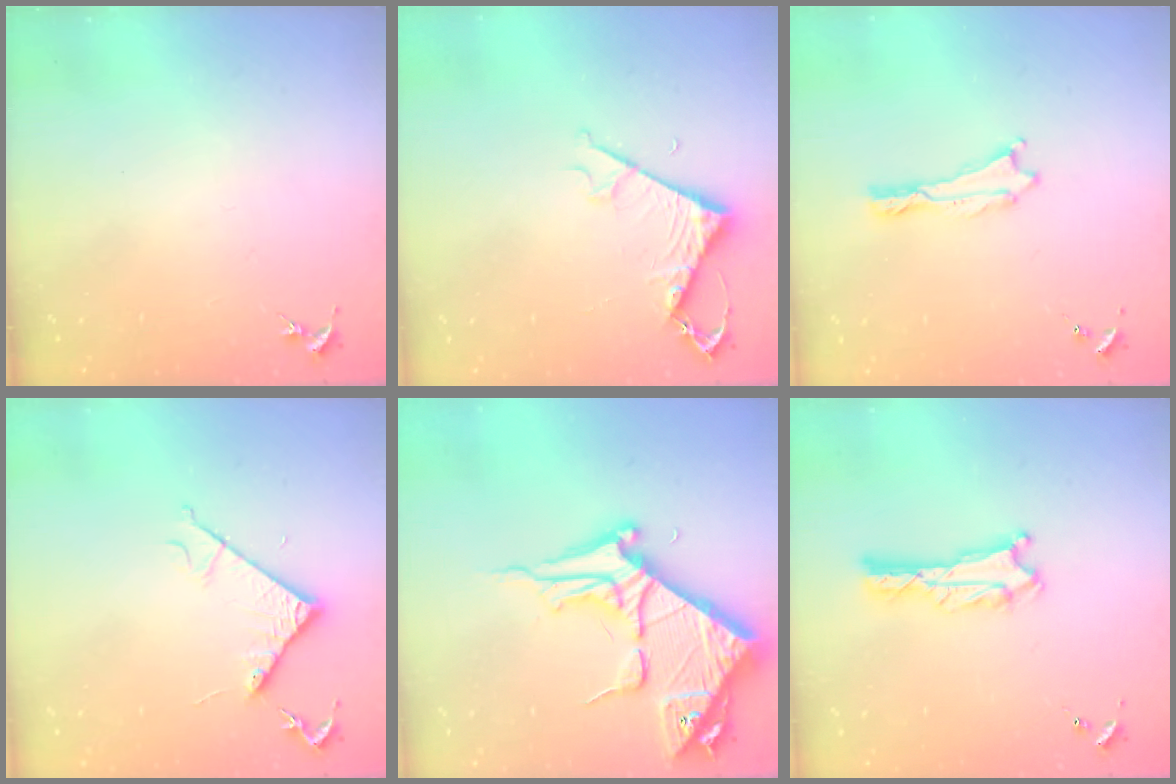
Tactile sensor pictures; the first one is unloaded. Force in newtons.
{"total": 5.3, "press": 5.2, "slide": 0.5}
{"total": 0.0}
{"total": 5.1, "press": 5.1, "slide": 0.6}
{"total": 9.2, "press": 9.2, "slide": 1.1}
{"total": 1.4, "press": 1.4, "slide": 0.1}